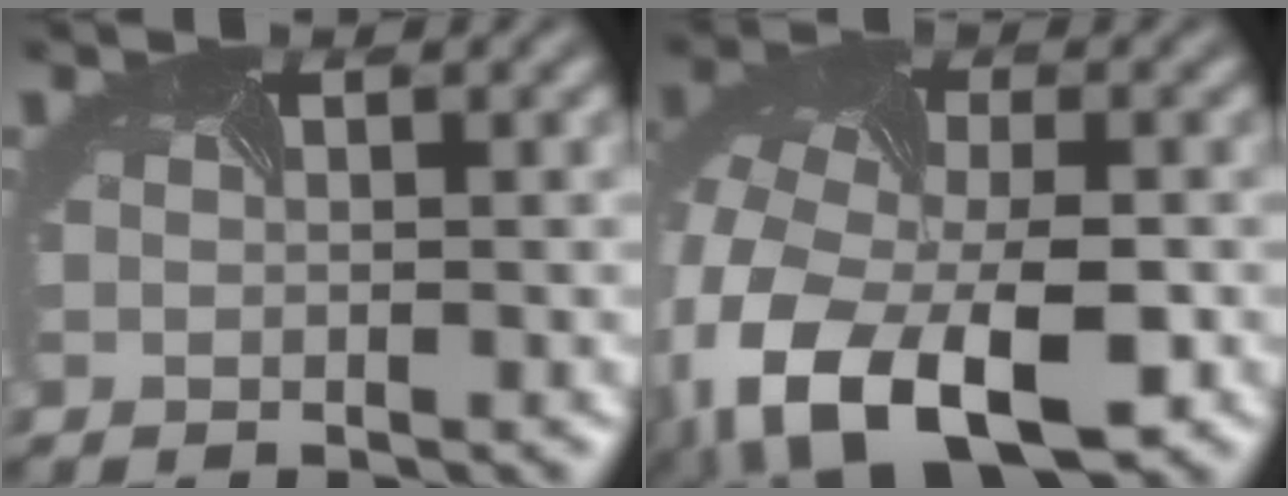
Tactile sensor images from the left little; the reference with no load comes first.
{"total": 14.2, "force": [-5.5, 8.8, 9.7], "torque": [-0.215, -0.035, -0.074]}